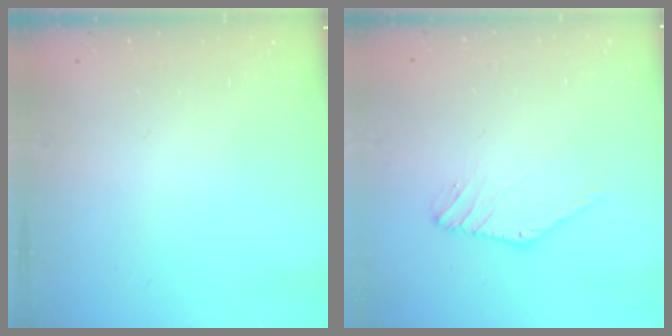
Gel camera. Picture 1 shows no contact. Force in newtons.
{"total": 1.3, "press": 1.3, "slide": 0.1}